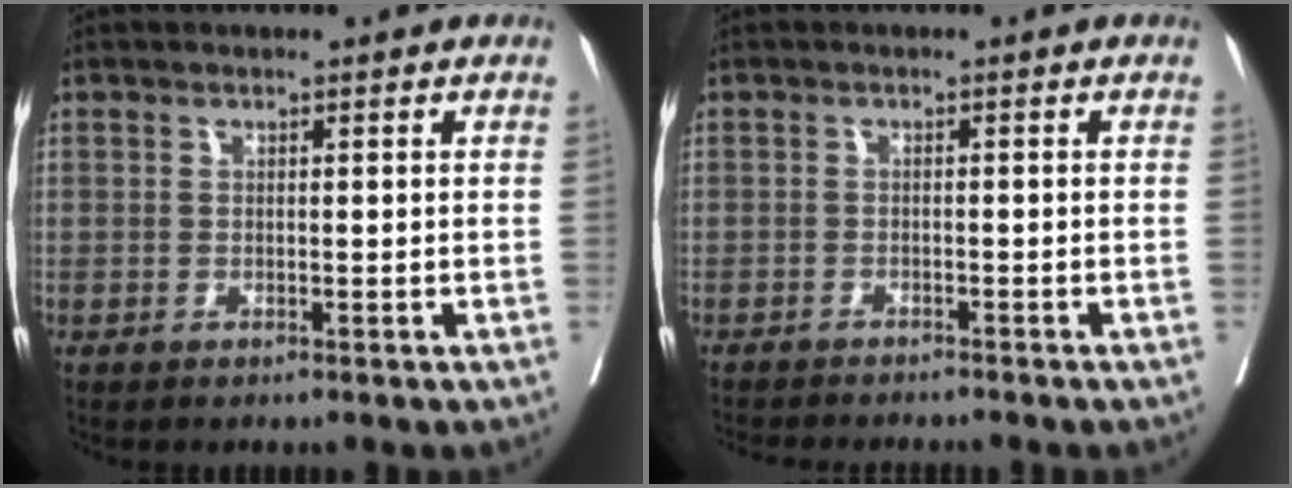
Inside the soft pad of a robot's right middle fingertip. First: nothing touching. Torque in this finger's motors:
{"motor_torque": [0.98, -1.16, 0.28, 0.16]}